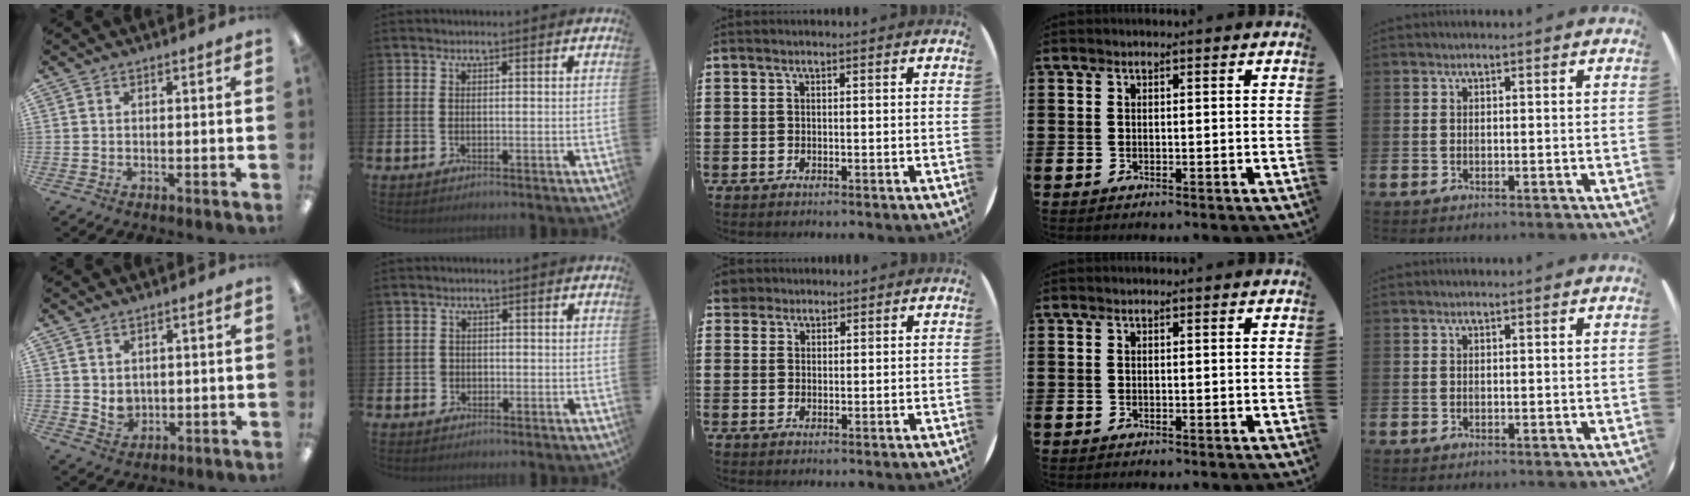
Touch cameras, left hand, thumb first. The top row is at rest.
{"thumb": {"total": 3.3, "force": [1.5, 2.6, 1.3], "torque": [-0.020, -0.006, 0.029]}, "index": {"total": 1.4, "force": [-0.5, 1.3, 0.1], "torque": [-0.003, 0.005, -0.014]}, "middle": {"total": 2.4, "force": [2.1, 1.1, 0.1], "torque": [0.000, 0.002, 0.041]}}